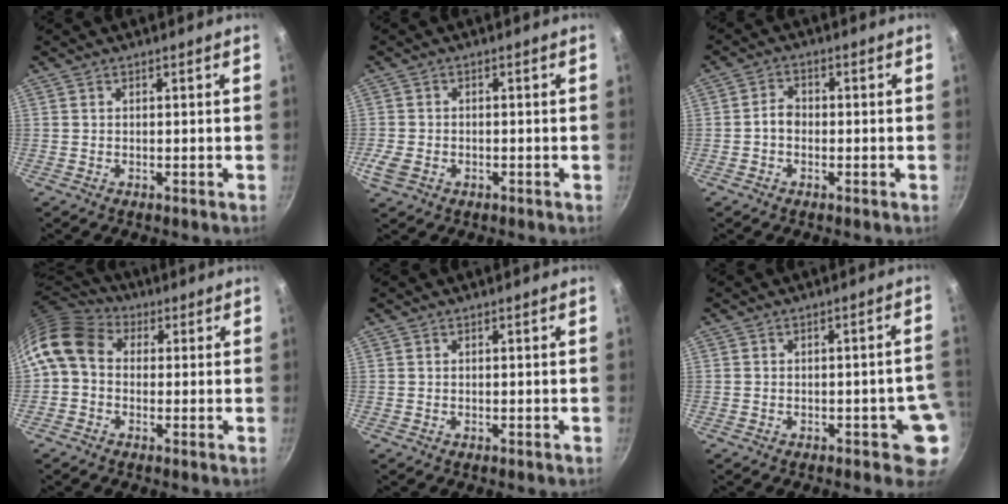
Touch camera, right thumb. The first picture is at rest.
{"total": 4.1, "force": [-1.5, 2.9, 2.4], "torque": [-0.055, 0.002, -0.028]}
{"total": 3.0, "force": [-0.7, 2.3, 1.8], "torque": [-0.020, 0.016, -0.016]}
{"total": 11.0, "force": [0.9, 8.6, 6.8], "torque": [-0.123, 0.028, -0.005]}
{"total": 0.0}
{"total": 4.8, "force": [-1.5, 2.3, 4.0], "torque": [-0.019, 0.019, -0.016]}